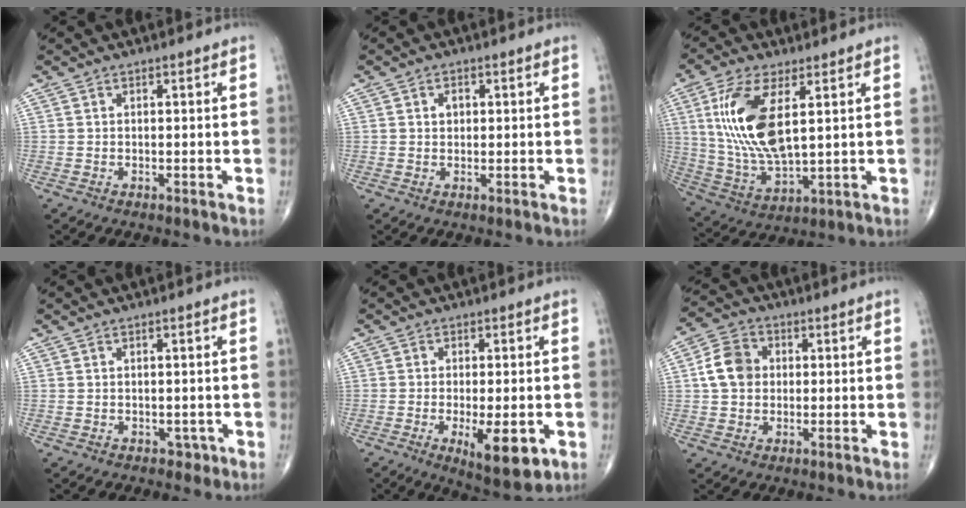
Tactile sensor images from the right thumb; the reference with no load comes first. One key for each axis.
{"total": 1.9, "fx": 0.5, "fy": 1.5, "fz": 1.2, "tx": -0.010, "ty": 0.001, "tz": 0.007}
{"total": 15.9, "fx": 4.1, "fy": 6.7, "fz": 13.9, "tx": -0.294, "ty": -0.018, "tz": 0.089}
{"total": 1.5, "fx": -0.5, "fy": 1.2, "fz": 0.8, "tx": -0.001, "ty": 0.002, "tz": -0.003}
{"total": 9.7, "fx": -3.1, "fy": 3.4, "fz": 8.5, "tx": -0.117, "ty": -0.015, "tz": -0.040}
{"total": 7.6, "fx": 0.7, "fy": 6.2, "fz": 4.4, "tx": -0.069, "ty": 0.013, "tz": 0.006}